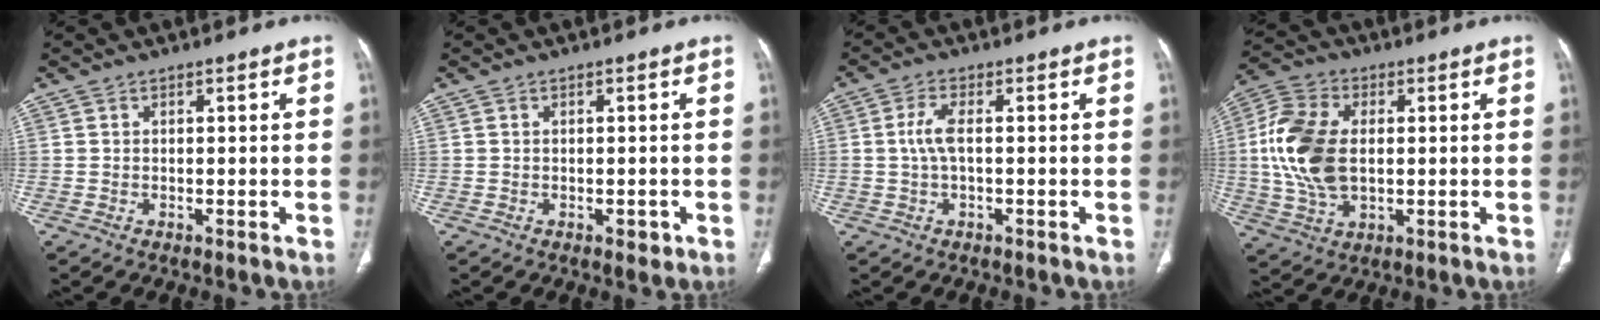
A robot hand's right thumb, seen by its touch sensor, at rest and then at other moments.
{"total": 1.4, "force": [-0.6, 0.9, 1.0], "torque": [-0.008, 0.000, -0.005]}
{"total": 3.8, "force": [0.1, 1.4, 3.5], "torque": [-0.088, 0.006, -0.001]}
{"total": 14.6, "force": [0.9, 9.1, 11.4], "torque": [-0.238, 0.008, 0.017]}